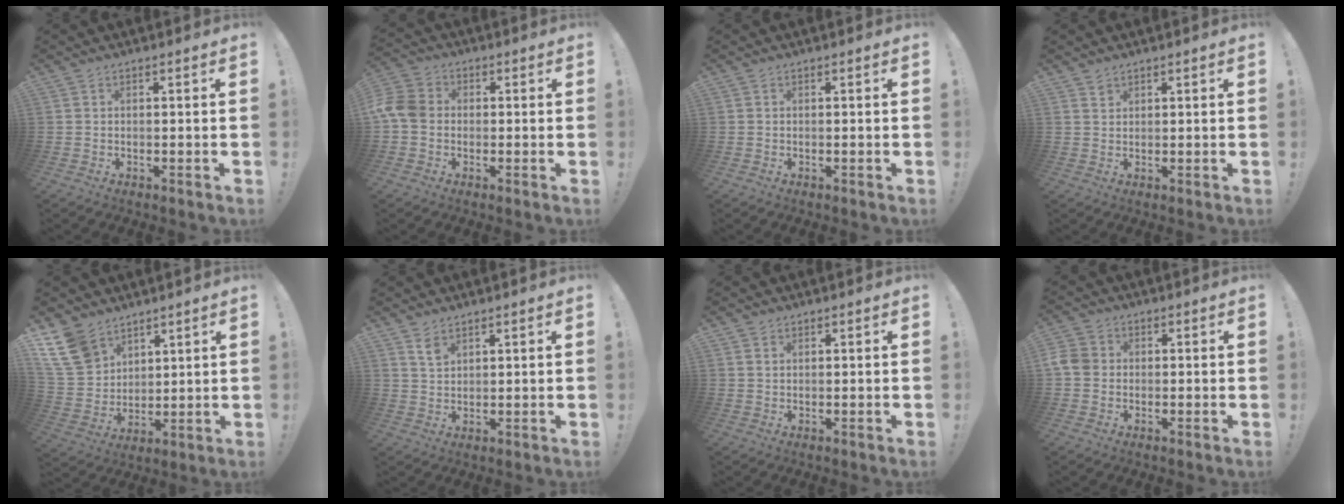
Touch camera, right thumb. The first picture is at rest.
{"total": 8.1, "force": [-0.6, 6.6, 4.7], "torque": [-0.105, 0.015, -0.009]}
{"total": 0.0}
{"total": 1.7, "force": [1.4, 0.8, 0.4], "torque": [0.001, -0.010, 0.025]}
{"total": 13.7, "force": [9.1, 8.8, 5.2], "torque": [-0.108, -0.050, 0.182]}
{"total": 3.8, "force": [2.7, 1.9, 1.8], "torque": [-0.021, -0.019, 0.047]}
{"total": 1.0, "force": [0.7, 0.6, 0.4], "torque": [-0.002, -0.002, 0.013]}
{"total": 5.4, "force": [-0.2, 4.7, 2.7], "torque": [-0.066, 0.010, -0.005]}